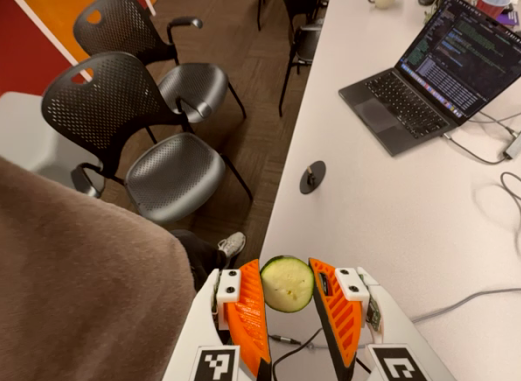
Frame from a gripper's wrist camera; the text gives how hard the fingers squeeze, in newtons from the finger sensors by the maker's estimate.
{"total": 8.4, "left": 7.8, "right": 8.9}